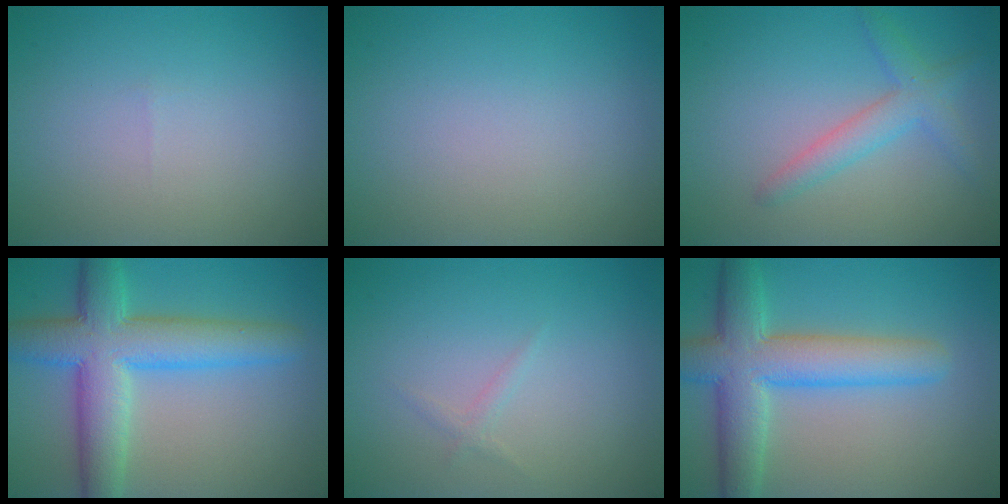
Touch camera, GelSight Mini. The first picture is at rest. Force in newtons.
{"total": 0.0}
{"total": 2.9, "press": 2.9, "slide": 0.1}
{"total": 8.2, "press": 8.2, "slide": 0.2}
{"total": 0.7, "press": 0.7, "slide": 0.0}
{"total": 7.7, "press": 7.7, "slide": 0.3}